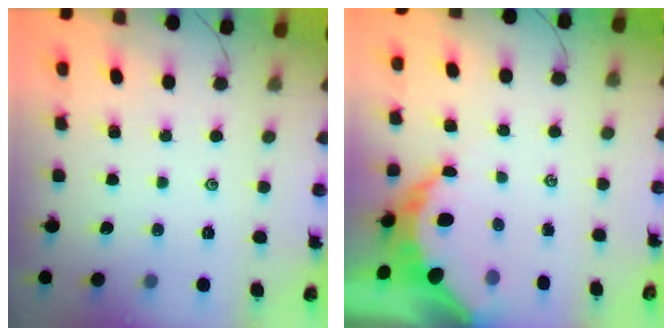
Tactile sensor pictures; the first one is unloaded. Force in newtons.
{"total": 9.6, "press": 9.5, "slide": 1.3}